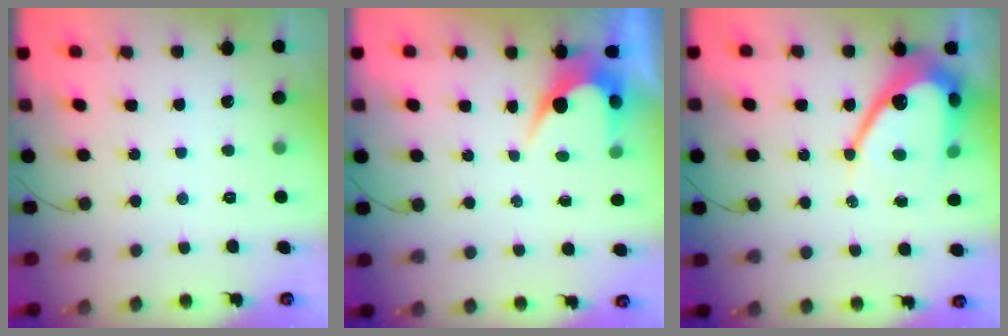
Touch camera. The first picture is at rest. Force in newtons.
{"total": 4.0, "press": 4.0, "slide": 0.2}
{"total": 13.6, "press": 13.5, "slide": 1.1}